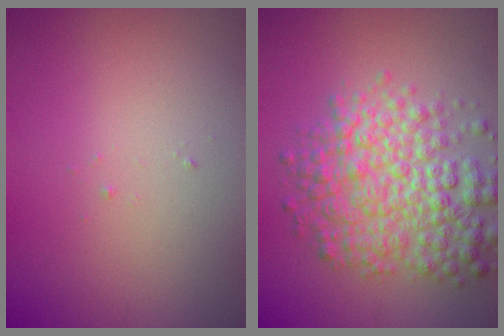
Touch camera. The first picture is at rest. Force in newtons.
{"total": 6.9, "press": 6.9, "slide": 0.1}